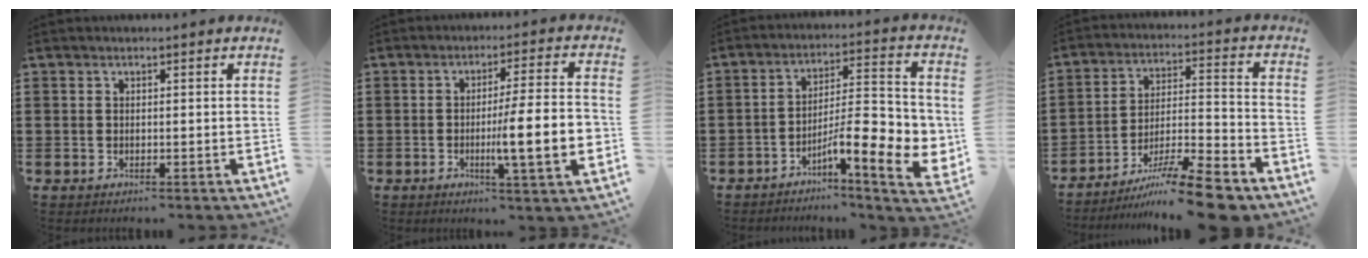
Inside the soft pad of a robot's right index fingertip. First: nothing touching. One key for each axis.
{"total": 10.7, "fx": -2.2, "fy": 0.9, "fz": 10.4, "tx": -0.163, "ty": -0.013, "tz": -0.043}
{"total": 10.2, "fx": -3.8, "fy": 2.4, "fz": 9.2, "tx": -0.138, "ty": -0.019, "tz": -0.069}
{"total": 11.2, "fx": -9.1, "fy": 0.8, "fz": 6.5, "tx": -0.096, "ty": 0.026, "tz": -0.174}